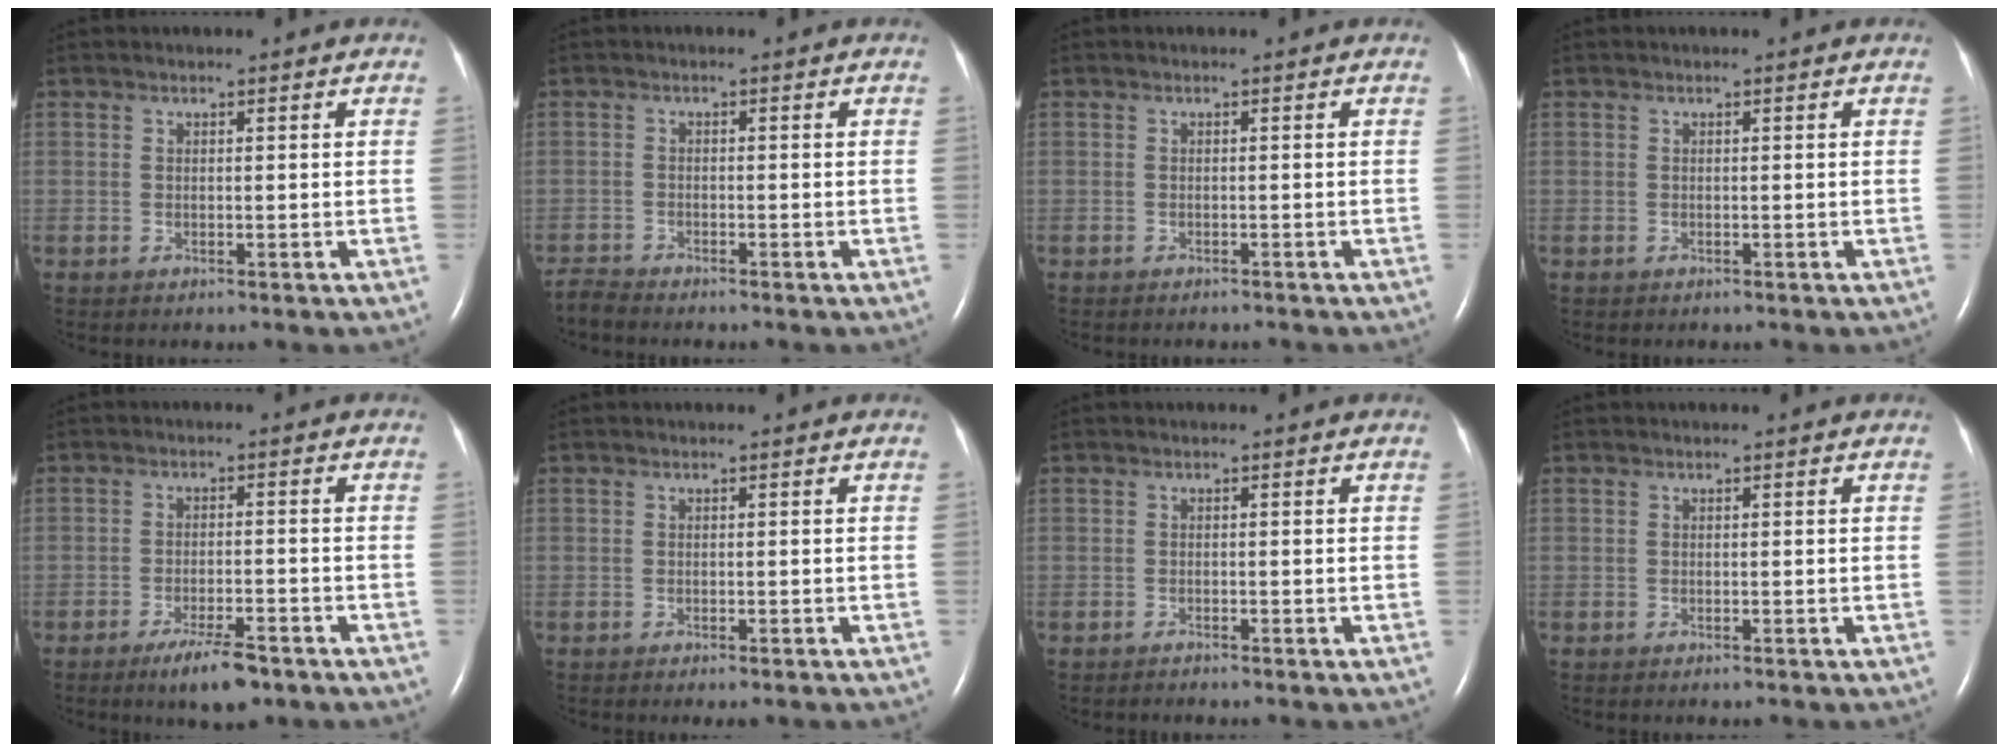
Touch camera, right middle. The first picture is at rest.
{"total": 1.9, "force": [-1.8, -0.5, -0.1], "torque": [-0.007, -0.015, -0.037]}
{"total": 1.7, "force": [-1.5, 0.2, 0.7], "torque": [-0.017, -0.004, -0.014]}
{"total": 0.0}
{"total": 6.0, "force": [-4.1, 0.9, 4.3], "torque": [-0.080, -0.010, -0.064]}
{"total": 1.0, "force": [-0.7, 0.0, 0.7], "torque": [-0.012, -0.004, -0.004]}
{"total": 0.5, "force": [-0.5, -0.1, 0.0], "torque": [-0.006, -0.004, -0.009]}
{"total": 0.0}